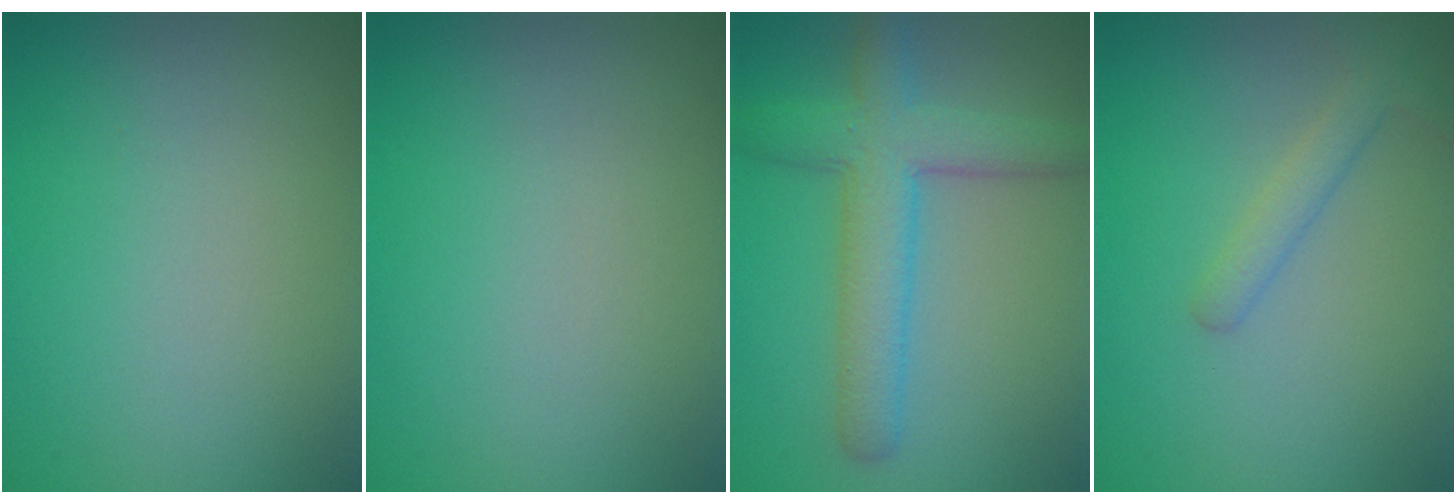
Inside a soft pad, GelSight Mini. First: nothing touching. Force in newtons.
{"total": 0.0}
{"total": 5.3, "press": 5.3, "slide": 0.2}
{"total": 1.9, "press": 1.9, "slide": 0.0}